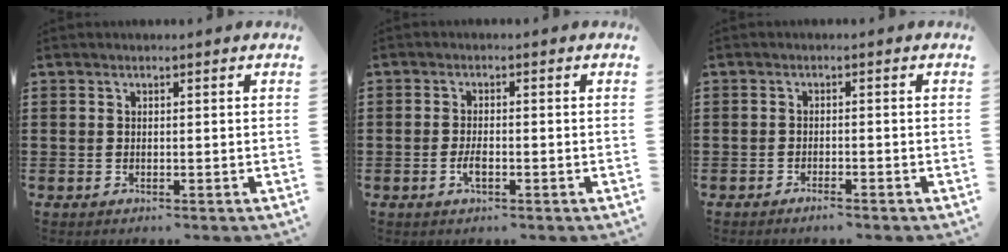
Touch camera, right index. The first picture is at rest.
{"total": 2.4, "force": [-1.0, 0.7, 2.1], "torque": [-0.046, -0.004, -0.020]}
{"total": 1.3, "force": [-1.2, 0.0, 0.5], "torque": [-0.012, -0.002, -0.021]}